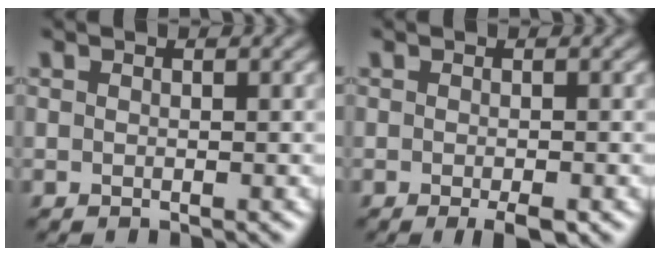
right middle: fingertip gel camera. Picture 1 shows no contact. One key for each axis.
{"total": 2.0, "fx": -1.1, "fy": 0.4, "fz": 1.6, "tx": -0.026, "ty": -0.004, "tz": -0.018}